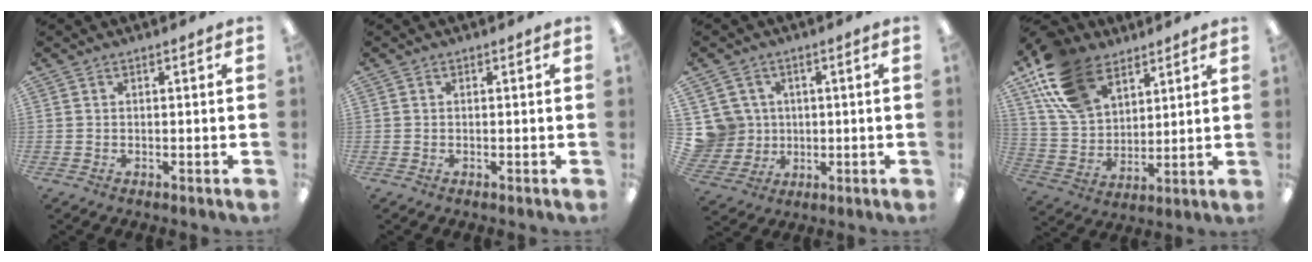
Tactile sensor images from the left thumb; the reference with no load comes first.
{"total": 0.0}
{"total": 7.7, "force": [1.8, 7.5, 0.4], "torque": [-0.037, -0.002, 0.044]}
{"total": 18.3, "force": [11.4, 11.0, 9.3], "torque": [-0.198, -0.031, 0.221]}